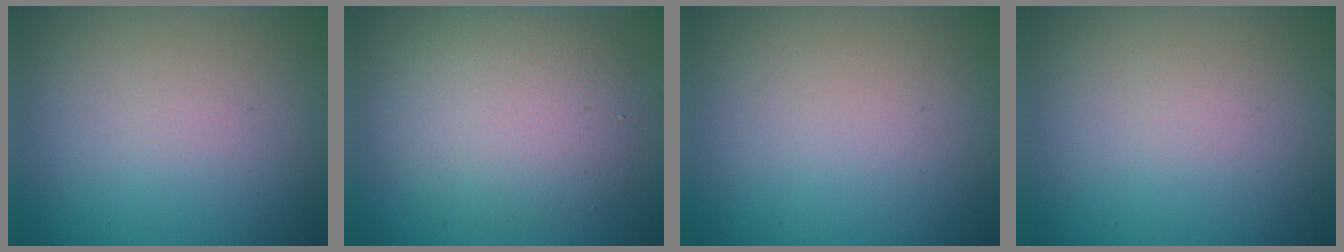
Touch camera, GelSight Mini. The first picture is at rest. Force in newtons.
{"total": 5.3, "press": 5.3, "slide": 0.3}
{"total": 0.0}
{"total": 0.0}